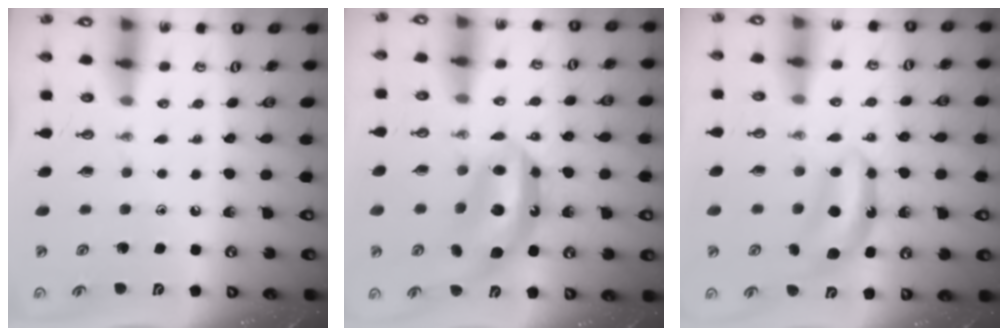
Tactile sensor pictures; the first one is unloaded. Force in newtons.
{"total": 13.4, "press": 13.4, "slide": 0.9}
{"total": 7.7, "press": 7.7, "slide": 0.4}